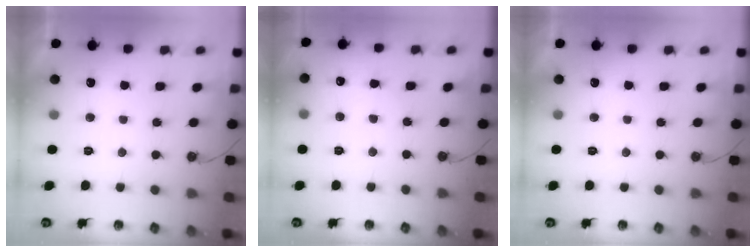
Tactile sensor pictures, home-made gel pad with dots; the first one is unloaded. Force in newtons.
{"total": 4.2, "press": 4.2, "slide": 0.7}
{"total": 0.0}